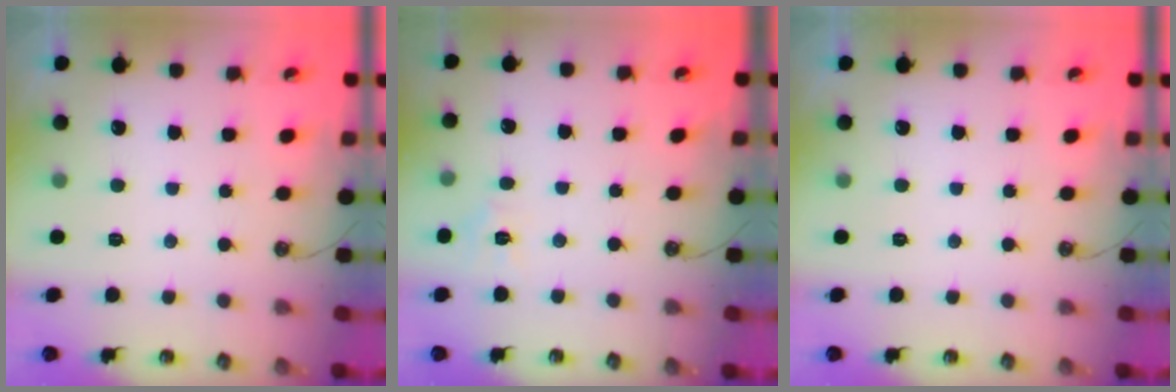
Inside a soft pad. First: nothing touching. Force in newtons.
{"total": 3.9, "press": 3.9, "slide": 0.5}
{"total": 0.0}